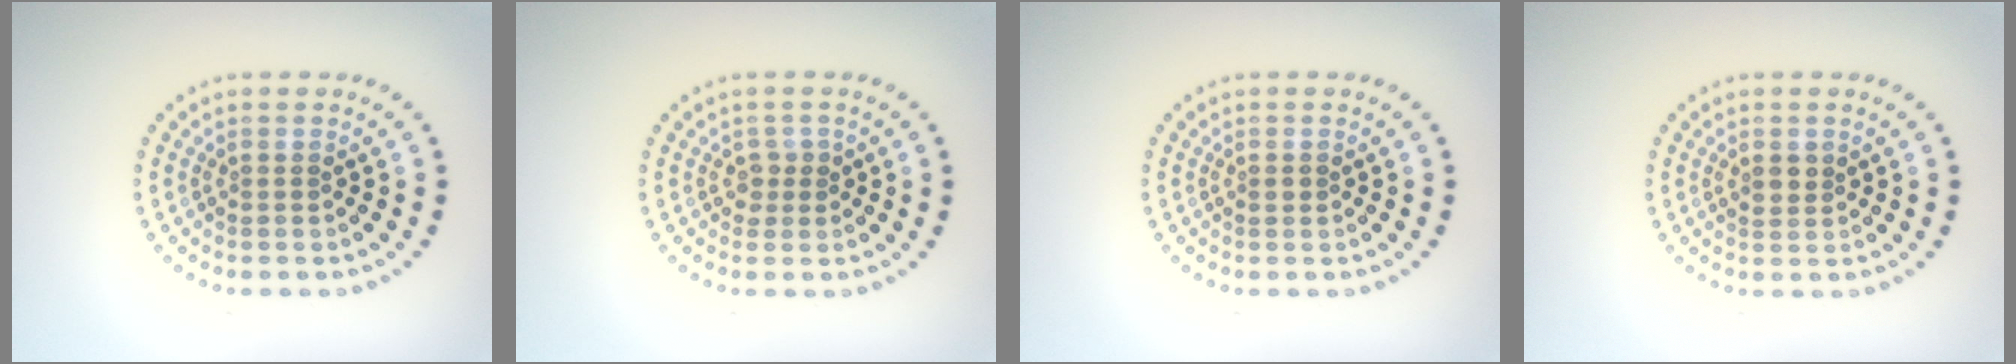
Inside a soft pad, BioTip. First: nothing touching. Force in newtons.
{"total": 1.4, "press": 1.2, "slide": 0.7}
{"total": 0.7, "press": 0.7, "slide": 0.0}
{"total": 1.4, "press": 1.3, "slide": 0.4}